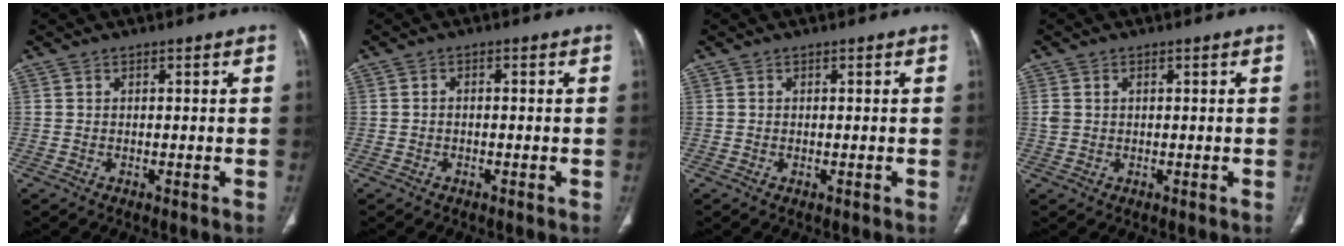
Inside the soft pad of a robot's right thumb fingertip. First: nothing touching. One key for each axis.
{"total": 0.8, "fx": -0.3, "fy": 0.5, "fz": 0.6, "tx": -0.009, "ty": 0.003, "tz": -0.007}
{"total": 0.0}
{"total": 2.0, "fx": 0.6, "fy": 1.4, "fz": 1.3, "tx": -0.035, "ty": 0.006, "tz": 0.019}